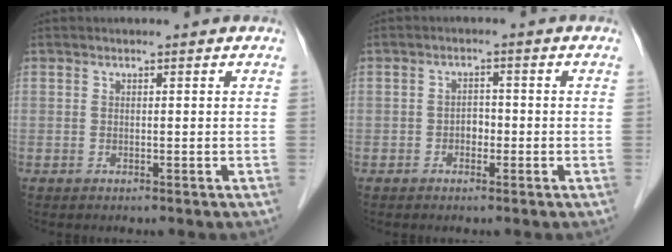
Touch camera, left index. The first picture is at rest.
{"total": 1.7, "force": [-0.6, 1.2, 1.1], "torque": [-0.013, 0.006, -0.011]}